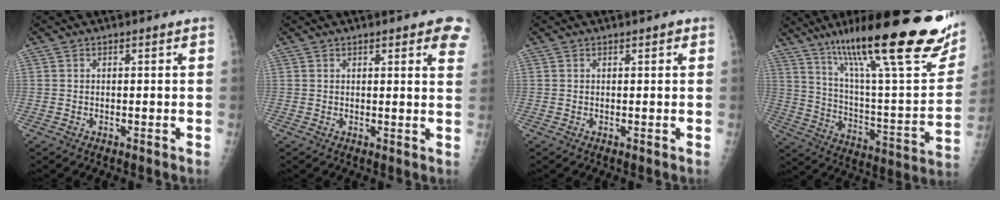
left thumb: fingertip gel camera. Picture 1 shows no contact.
{"total": 6.7, "force": [4.1, 1.8, 5.0], "torque": [-0.038, -0.010, 0.038]}
{"total": 0.8, "force": [0.4, 0.3, 0.6], "torque": [-0.007, 0.001, 0.004]}
{"total": 33.4, "force": [20.1, 6.9, 25.8], "torque": [-0.342, -0.041, 0.313]}